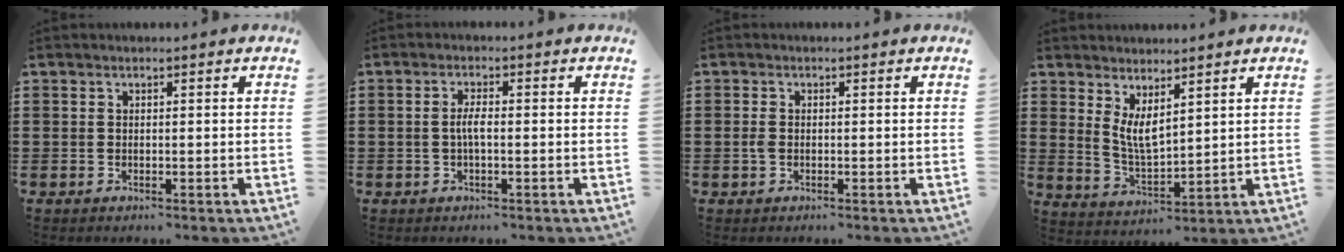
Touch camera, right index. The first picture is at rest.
{"total": 2.5, "force": [-0.4, 0.5, 2.4], "torque": [-0.052, -0.002, -0.011]}
{"total": 1.4, "force": [-0.3, 0.8, 1.1], "torque": [-0.037, -0.003, -0.011]}
{"total": 4.8, "force": [2.5, 1.8, 3.6], "torque": [-0.080, -0.005, 0.048]}